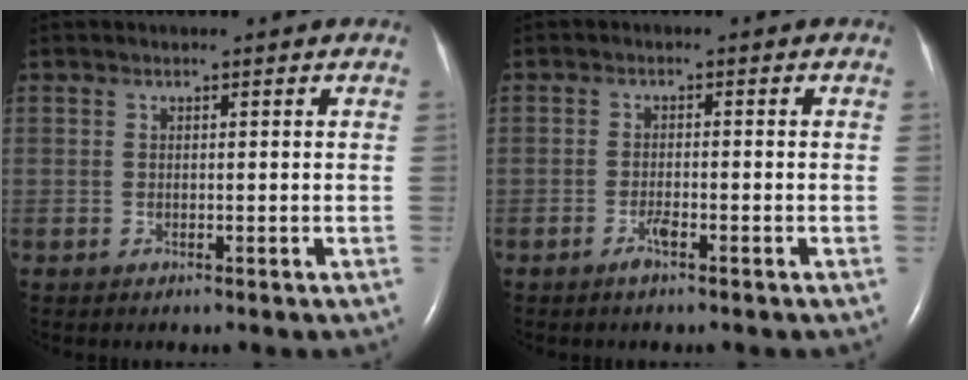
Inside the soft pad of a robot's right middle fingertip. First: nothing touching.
{"total": 1.8, "force": [-1.2, 0.2, 1.3], "torque": [-0.030, -0.002, -0.023]}